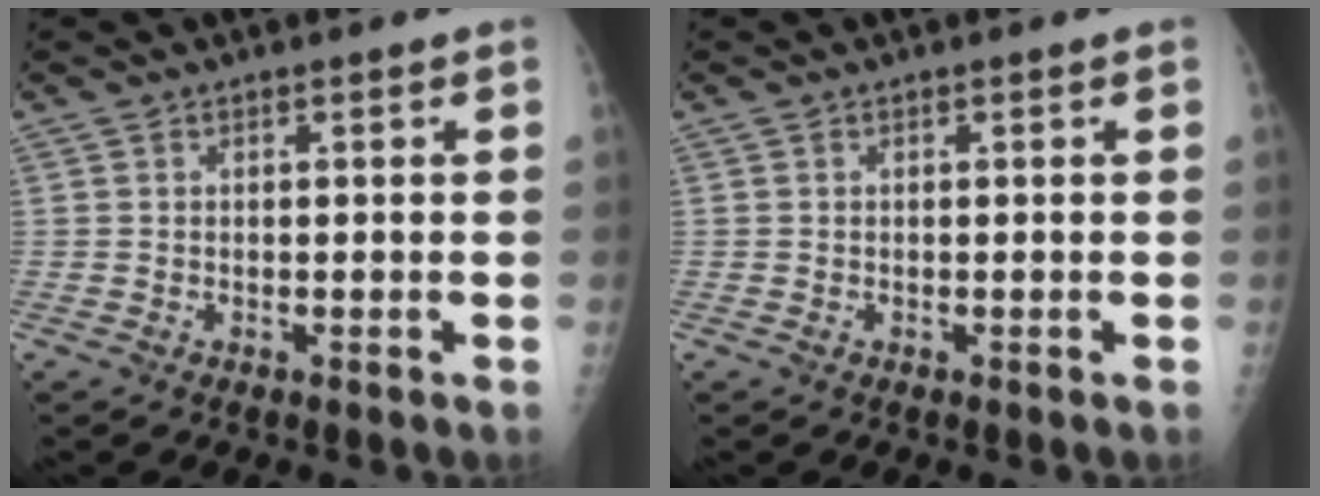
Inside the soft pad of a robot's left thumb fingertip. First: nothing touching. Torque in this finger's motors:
{"motor_torque": [-0.03, -0.02, 0.04, -0.04, 0.02]}